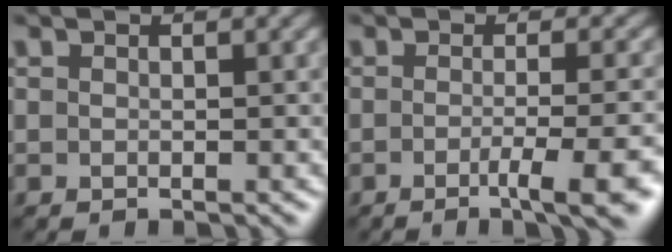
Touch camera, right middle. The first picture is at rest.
{"total": 6.1, "force": [-2.2, 1.4, 5.5], "torque": [-0.067, -0.005, -0.032]}